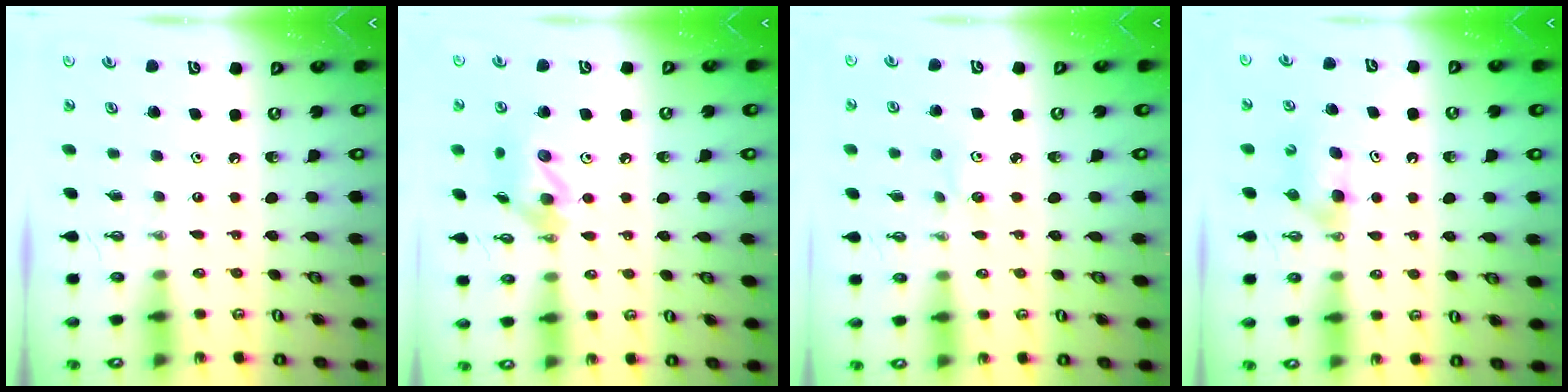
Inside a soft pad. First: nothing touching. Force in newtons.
{"total": 11.9, "press": 11.9, "slide": 1.4}
{"total": 4.7, "press": 4.6, "slide": 0.9}
{"total": 3.0, "press": 2.9, "slide": 0.8}